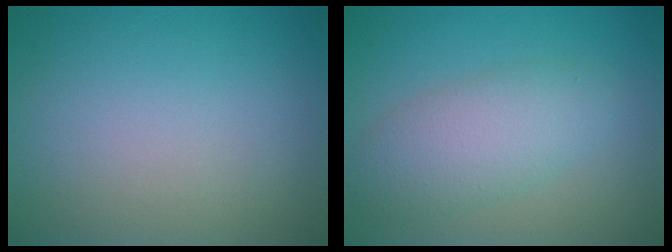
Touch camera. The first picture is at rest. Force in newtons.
{"total": 4.4, "press": 4.4, "slide": 0.1}